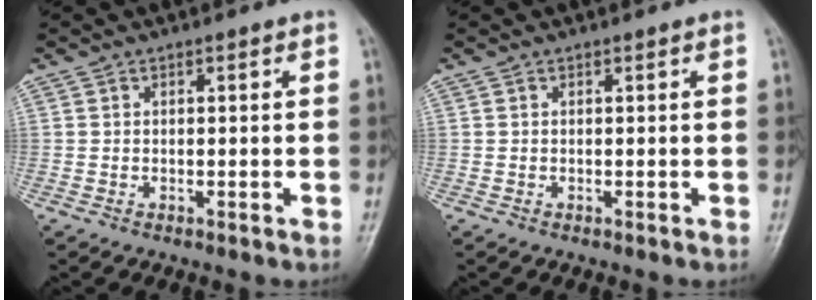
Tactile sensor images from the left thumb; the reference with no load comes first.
{"total": 0.0}